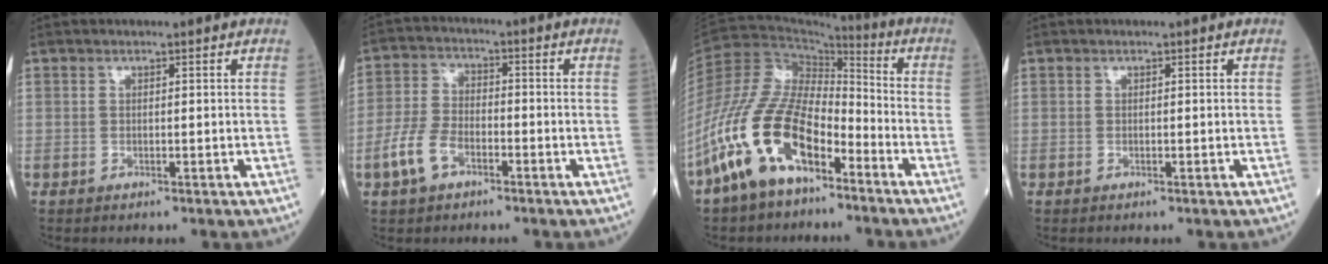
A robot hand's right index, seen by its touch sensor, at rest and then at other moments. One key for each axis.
{"total": 6.6, "fx": -3.3, "fy": 3.7, "fz": 4.4, "tx": -0.104, "ty": 0.008, "tz": -0.068}
{"total": 15.7, "fx": -9.0, "fy": 6.8, "fz": 10.9, "tx": -0.239, "ty": 0.010, "tz": -0.173}
{"total": 0.0}